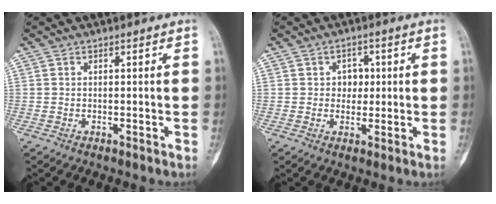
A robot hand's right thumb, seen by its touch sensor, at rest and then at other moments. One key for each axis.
{"total": 4.9, "fx": 0.6, "fy": 4.1, "fz": 2.6, "tx": 0.000, "ty": 0.006, "tz": 0.003}